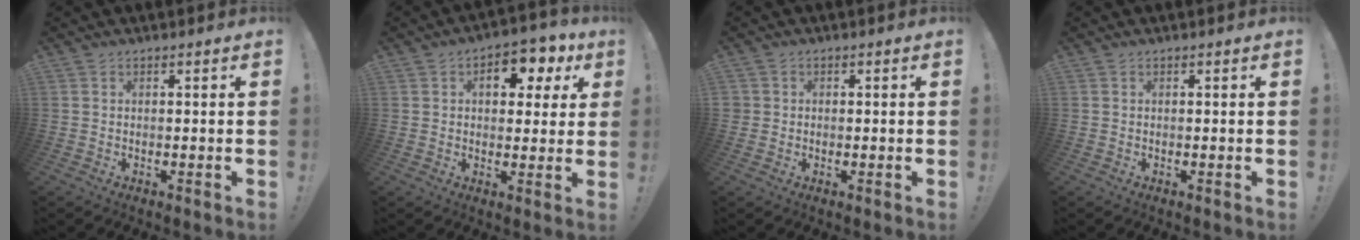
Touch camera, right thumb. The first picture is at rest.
{"total": 9.3, "force": [3.1, 5.9, 6.5], "torque": [-0.081, -0.008, 0.050]}
{"total": 1.9, "force": [0.1, 1.9, 0.3], "torque": [-0.003, 0.006, 0.002]}
{"total": 0.0}